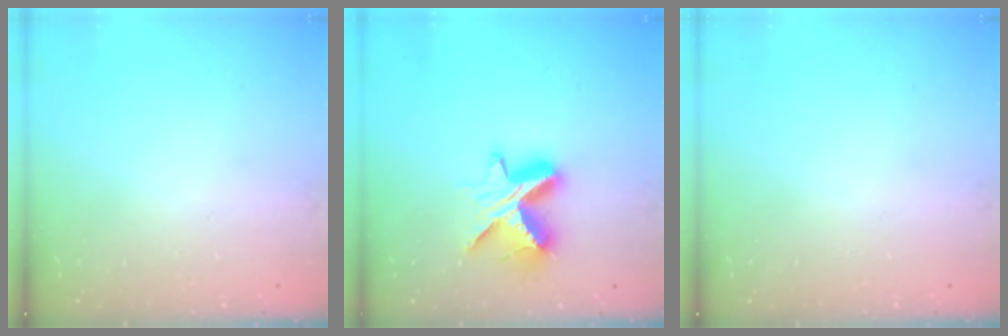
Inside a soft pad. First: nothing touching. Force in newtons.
{"total": 9.9, "press": 9.9, "slide": 0.7}
{"total": 0.0}